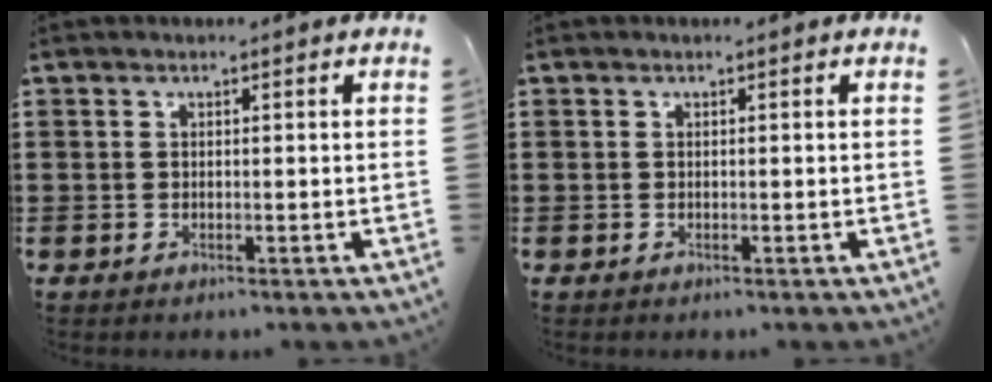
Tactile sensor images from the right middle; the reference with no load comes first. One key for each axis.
{"total": 0.0}